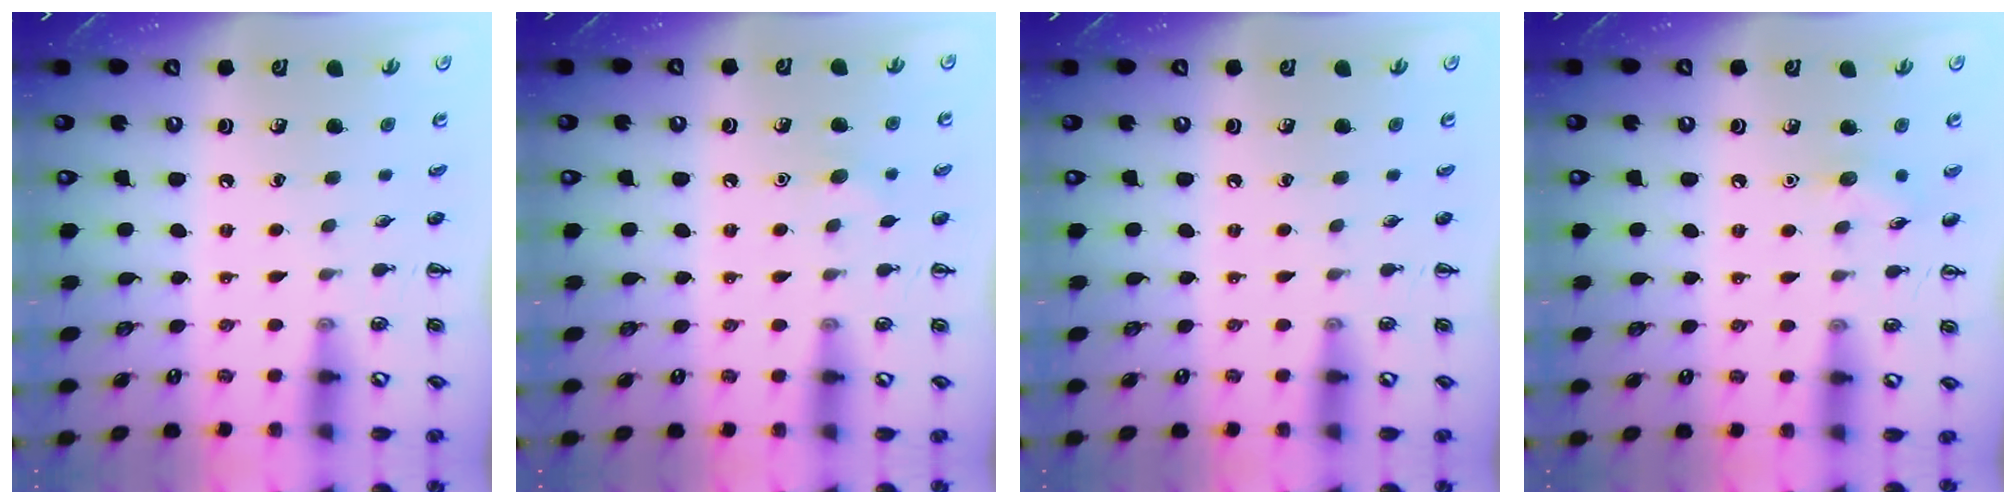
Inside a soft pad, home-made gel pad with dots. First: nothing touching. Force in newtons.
{"total": 3.5, "press": 3.4, "slide": 0.8}
{"total": 0.0}
{"total": 6.0, "press": 5.9, "slide": 1.5}